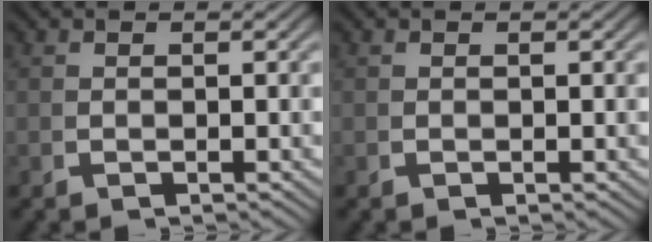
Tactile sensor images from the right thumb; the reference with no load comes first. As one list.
[{"total": 0.0}]